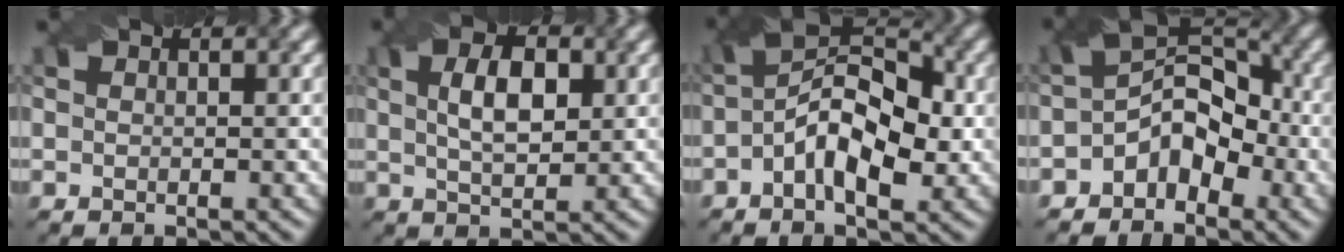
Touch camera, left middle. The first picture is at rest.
{"total": 4.5, "force": [1.1, 2.1, 3.8], "torque": [-0.074, 0.005, 0.019]}
{"total": 8.0, "force": [-1.0, 4.1, 6.8], "torque": [-0.115, 0.021, -0.026]}
{"total": 5.2, "force": [-2.2, 3.5, 3.1], "torque": [-0.035, 0.009, -0.046]}